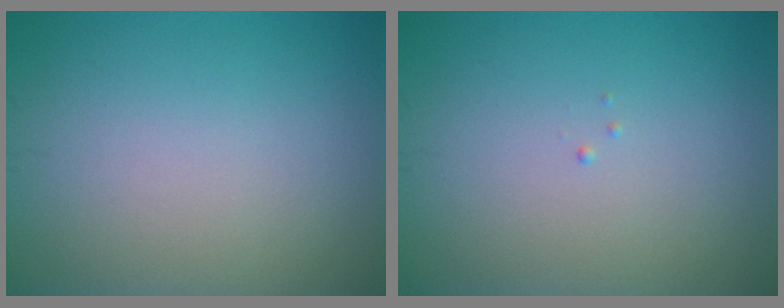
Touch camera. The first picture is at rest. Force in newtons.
{"total": 0.0}